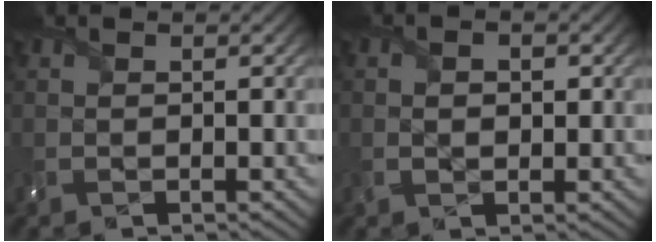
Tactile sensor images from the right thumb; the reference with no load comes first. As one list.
[{"total": 2.1, "force": [0.2, 1.5, 1.5], "torque": [-0.027, -0.005, 0.007]}]